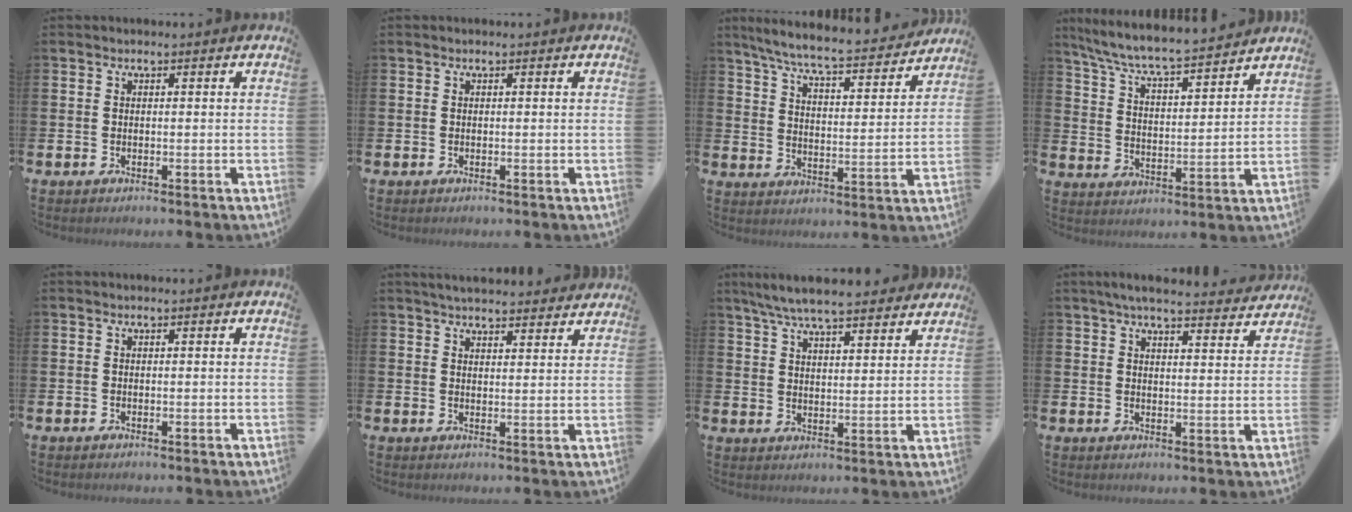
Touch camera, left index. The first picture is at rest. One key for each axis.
{"total": 0.0}
{"total": 7.5, "fx": 6.9, "fy": 0.5, "fz": 2.9, "tx": -0.084, "ty": -0.046, "tz": 0.116}
{"total": 7.2, "fx": 6.9, "fy": 0.2, "fz": 2.1, "tx": -0.072, "ty": -0.055, "tz": 0.118}
{"total": 0.0}
{"total": 4.2, "fx": 4.1, "fy": 0.6, "fz": 0.6, "tx": -0.016, "ty": -0.019, "tz": 0.075}
{"total": 7.3, "fx": 6.9, "fy": 0.9, "fz": 2.3, "tx": -0.062, "ty": -0.032, "tz": 0.124}
{"total": 5.3, "fx": 4.9, "fy": 0.4, "fz": 1.8, "tx": -0.034, "ty": -0.026, "tz": 0.085}